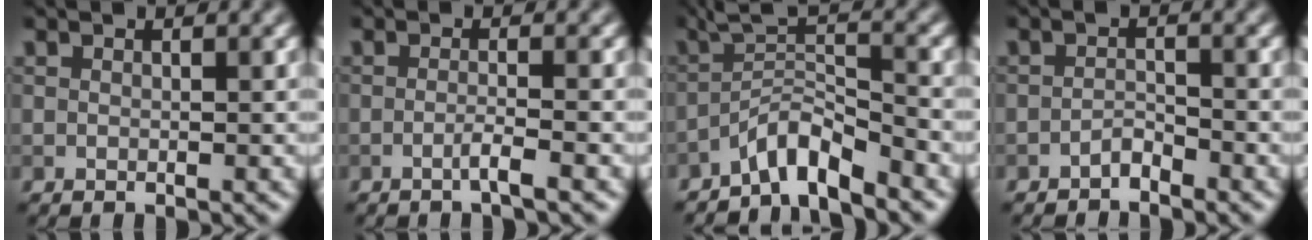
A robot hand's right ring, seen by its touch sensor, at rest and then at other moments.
{"total": 1.7, "force": [-0.8, 0.2, 1.5], "torque": [-0.021, 0.004, -0.023]}
{"total": 4.1, "force": [-3.3, 0.6, 2.5], "torque": [-0.040, 0.009, -0.071]}
{"total": 1.3, "force": [-1.2, 0.3, 0.5], "torque": [-0.008, 0.005, -0.023]}